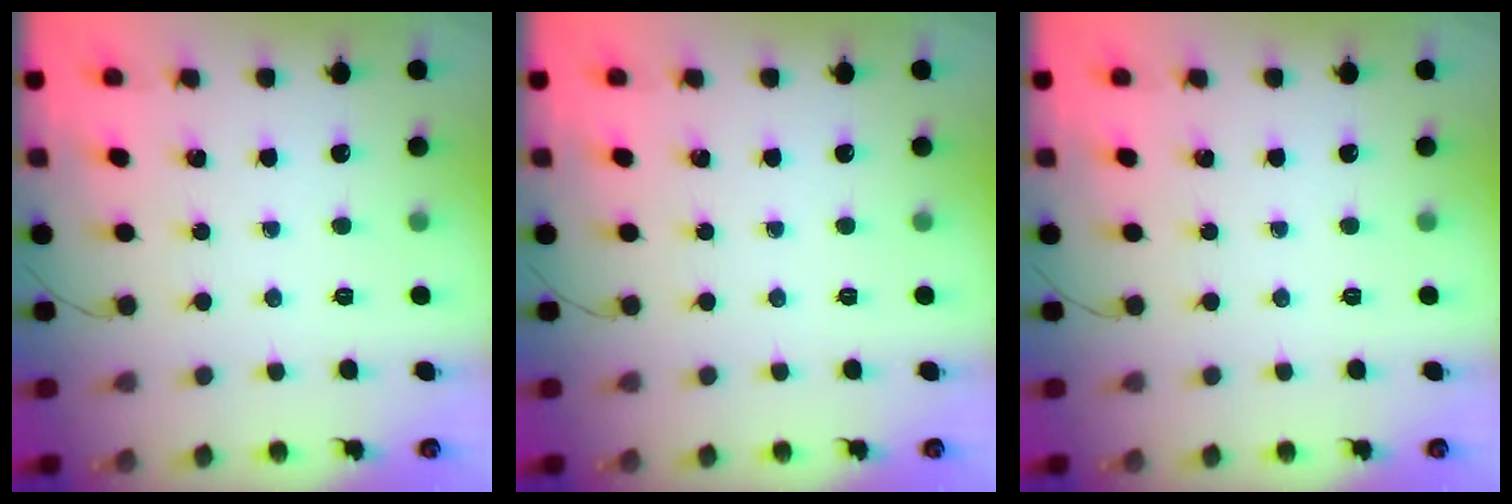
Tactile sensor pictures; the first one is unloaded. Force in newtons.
{"total": 0.0}
{"total": 0.0}